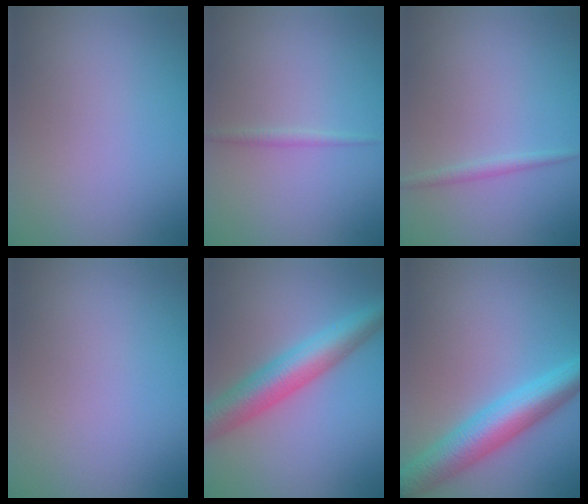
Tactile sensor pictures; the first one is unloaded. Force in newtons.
{"total": 0.9, "press": 0.9, "slide": 0.0}
{"total": 1.1, "press": 1.1, "slide": 0.0}
{"total": 0.0}
{"total": 6.1, "press": 6.1, "slide": 0.1}
{"total": 6.5, "press": 6.5, "slide": 0.2}